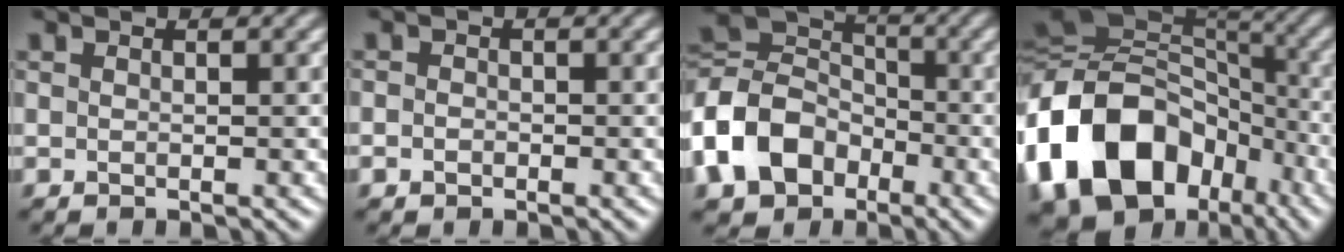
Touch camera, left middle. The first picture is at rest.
{"total": 1.1, "force": [-0.9, 0.6, 0.0], "torque": [0.006, 0.000, -0.018]}
{"total": 9.9, "force": [-4.7, 7.2, 4.8], "torque": [-0.109, 0.006, -0.112]}
{"total": 17.8, "force": [-7.2, 12.8, 10.0], "torque": [-0.213, -0.003, -0.135]}